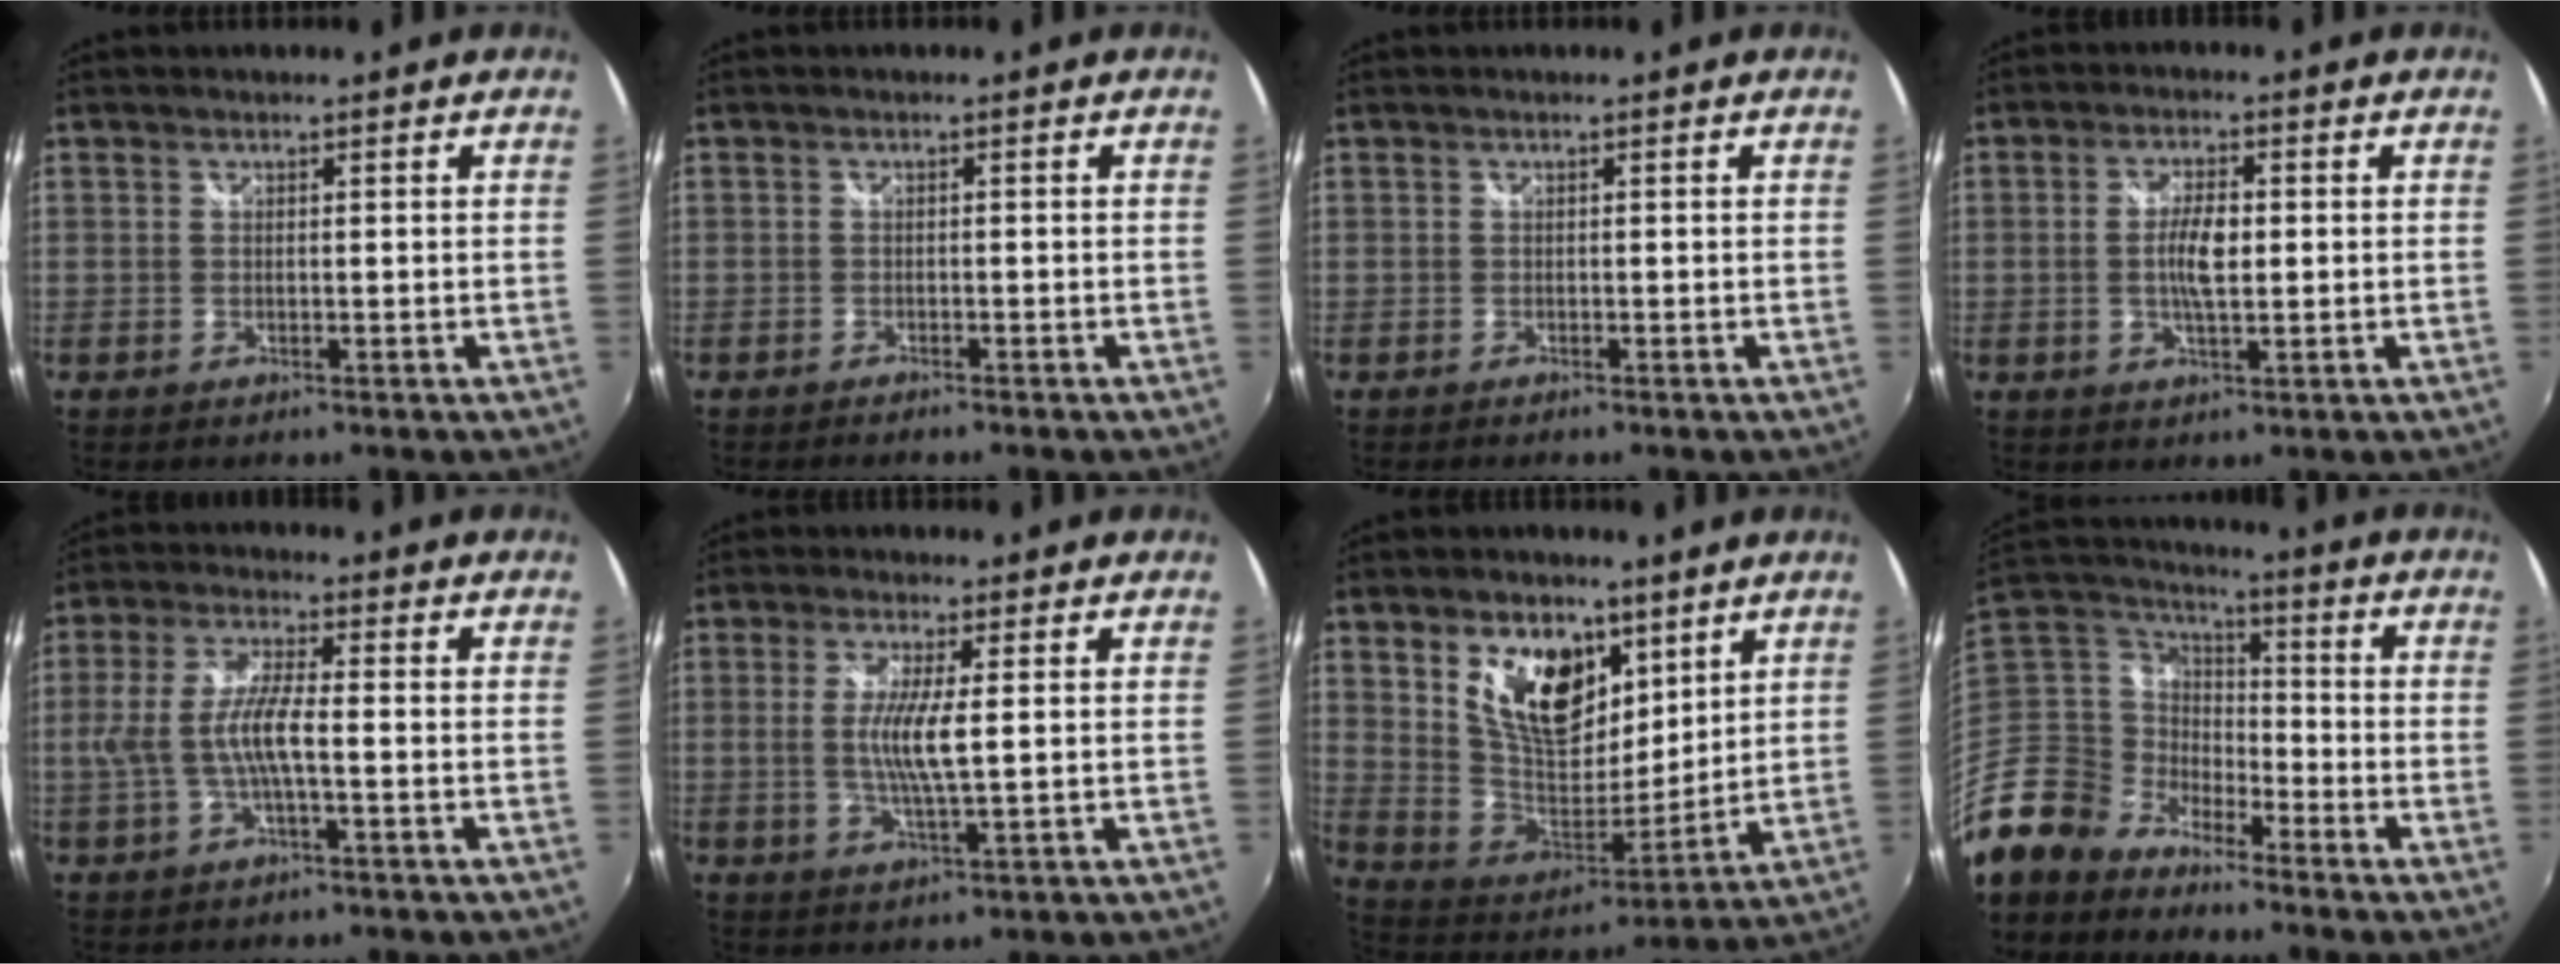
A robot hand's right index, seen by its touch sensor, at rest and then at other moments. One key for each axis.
{"total": 1.9, "fx": -1.7, "fy": 0.4, "fz": 0.6, "tx": -0.025, "ty": -0.007, "tz": -0.029}
{"total": 0.7, "fx": -0.6, "fy": 0.2, "fz": 0.2, "tx": -0.007, "ty": -0.003, "tz": -0.011}
{"total": 5.6, "fx": -0.1, "fy": 1.9, "fz": 5.2, "tx": -0.100, "ty": 0.002, "tz": -0.003}
{"total": 8.4, "fx": -1.4, "fy": 1.6, "fz": 8.2, "tx": -0.171, "ty": 0.001, "tz": -0.024}
{"total": 6.2, "fx": 0.3, "fy": 0.3, "fz": 6.2, "tx": -0.123, "ty": -0.009, "tz": 0.005}
{"total": 15.8, "fx": 7.7, "fy": 9.1, "fz": 10.3, "tx": -0.188, "ty": -0.001, "tz": 0.150}
{"total": 12.9, "fx": -10.0, "fy": 7.8, "fz": 2.4, "tx": -0.086, "ty": 0.028, "tz": -0.212}